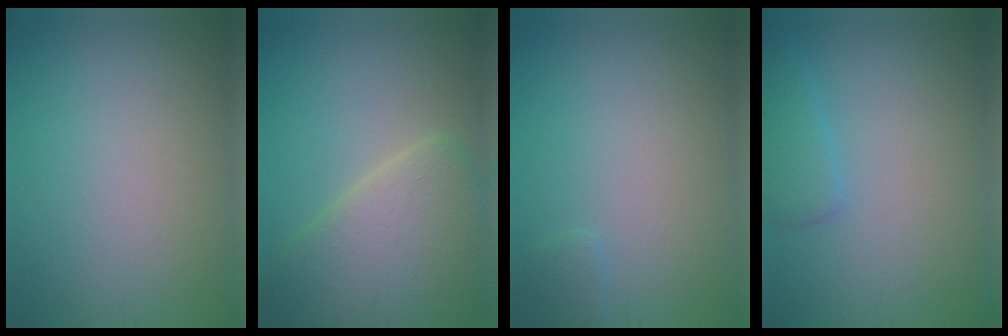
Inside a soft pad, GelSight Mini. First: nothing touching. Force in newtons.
{"total": 7.6, "press": 7.6, "slide": 0.8}
{"total": 0.8, "press": 0.8, "slide": 0.1}
{"total": 2.0, "press": 1.9, "slide": 0.2}